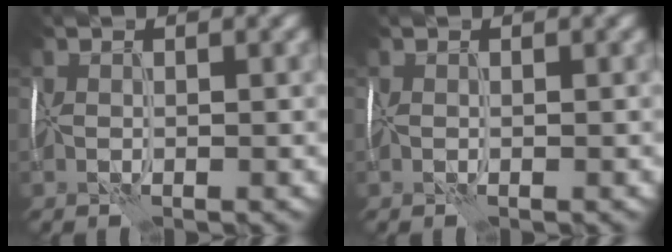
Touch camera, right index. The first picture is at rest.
{"total": 0.0}